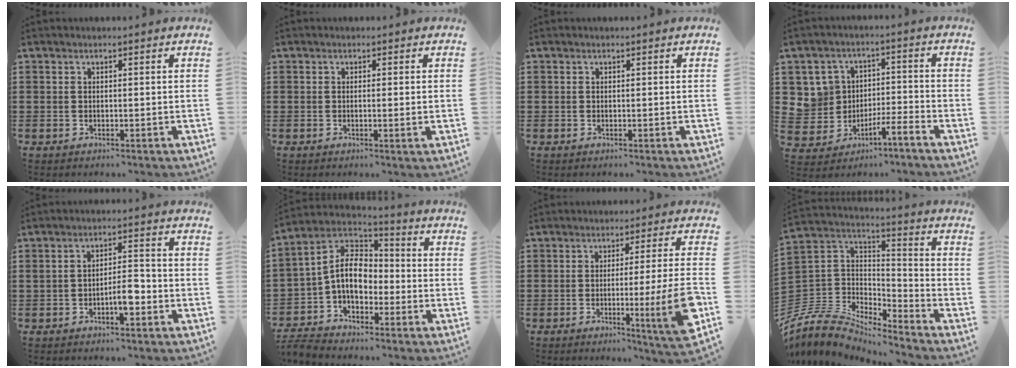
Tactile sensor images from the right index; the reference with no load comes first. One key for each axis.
{"total": 0.9, "fx": -0.1, "fy": -0.1, "fz": 0.9, "tx": -0.016, "ty": -0.006, "tz": -0.002}
{"total": 0.0}
{"total": 3.8, "fx": -2.1, "fy": 3.1, "fz": 0.7, "tx": -0.041, "ty": 0.001, "tz": -0.048}
{"total": 4.7, "fx": -2.0, "fy": 1.7, "fz": 3.9, "tx": -0.073, "ty": 0.009, "tz": -0.039}
{"total": 9.2, "fx": -2.0, "fy": 5.4, "fz": 7.2, "tx": -0.177, "ty": -0.008, "tz": -0.050}
{"total": 10.6, "fx": -2.5, "fy": 0.0, "fz": 10.3, "tx": -0.160, "ty": -0.022, "tz": -0.046}
{"total": 7.1, "fx": -6.3, "fy": 2.8, "fz": 1.4, "tx": -0.063, "ty": -0.007, "tz": -0.135}